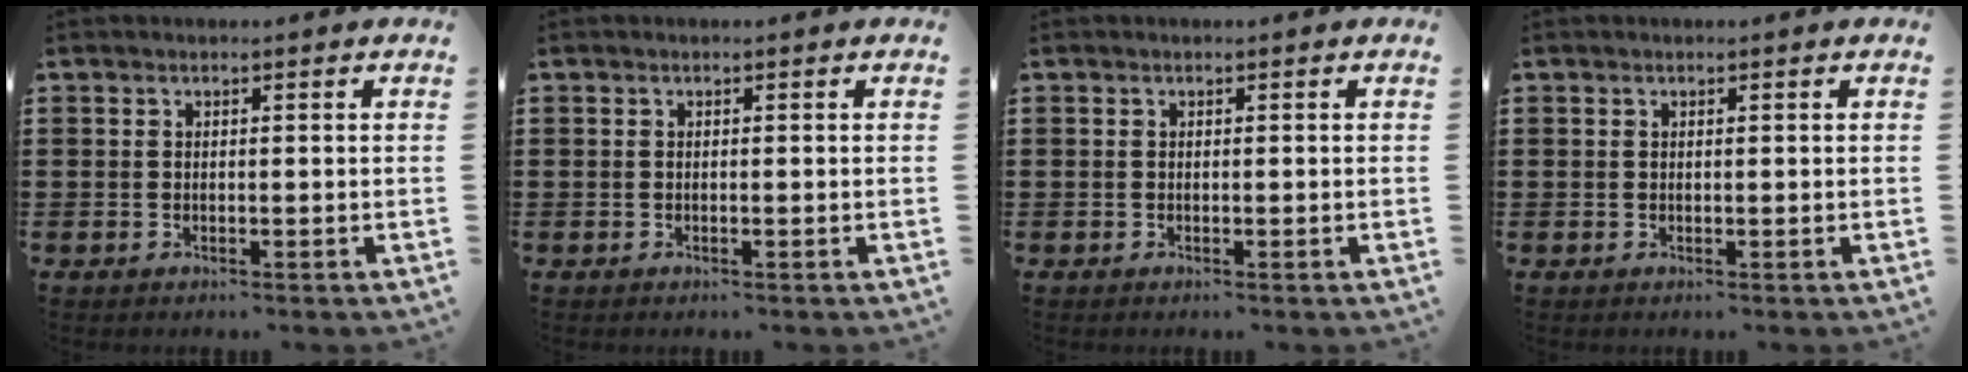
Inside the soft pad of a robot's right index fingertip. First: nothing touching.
{"total": 0.0}
{"total": 0.0}
{"total": 0.0}